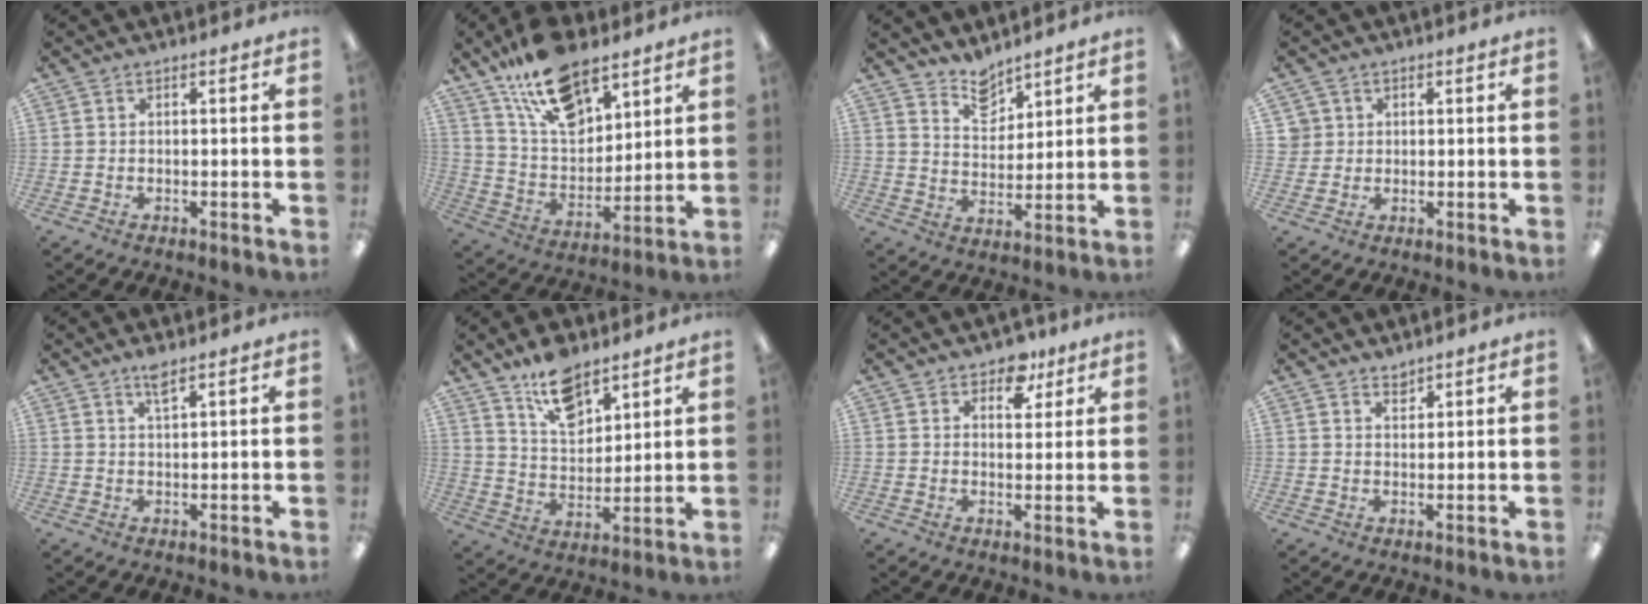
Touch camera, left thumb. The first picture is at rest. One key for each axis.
{"total": 18.2, "fx": 12.6, "fy": 9.0, "fz": 9.5, "tx": -0.172, "ty": -0.063, "tz": 0.227}
{"total": 7.5, "fx": 6.6, "fy": 3.3, "fz": 1.2, "tx": -0.016, "ty": -0.047, "tz": 0.123}
{"total": 3.0, "fx": 0.8, "fy": 2.9, "fz": 0.2, "tx": -0.005, "ty": 0.002, "tz": 0.014}
{"total": 3.0, "fx": 2.3, "fy": 0.4, "fz": 1.9, "tx": -0.043, "ty": 0.002, "tz": 0.041}
{"total": 12.1, "fx": 8.8, "fy": 6.2, "fz": 5.6, "tx": -0.088, "ty": -0.046, "tz": 0.159}
{"total": 6.7, "fx": 4.7, "fy": 4.0, "fz": 2.7, "tx": -0.020, "ty": -0.021, "tz": 0.078}
{"total": 2.1, "fx": 2.0, "fy": 0.7, "fz": 0.2, "tx": 0.002, "ty": -0.012, "tz": 0.037}